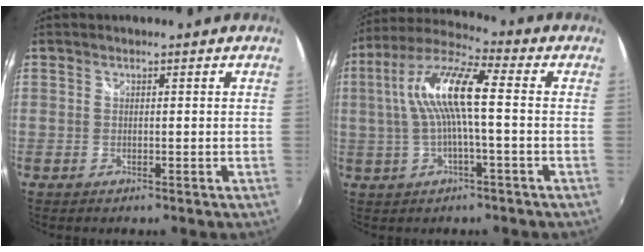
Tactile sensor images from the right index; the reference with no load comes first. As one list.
[{"total": 12.4, "force": [0.7, 2.2, 12.2], "torque": [-0.241, 0.019, 0.010]}]